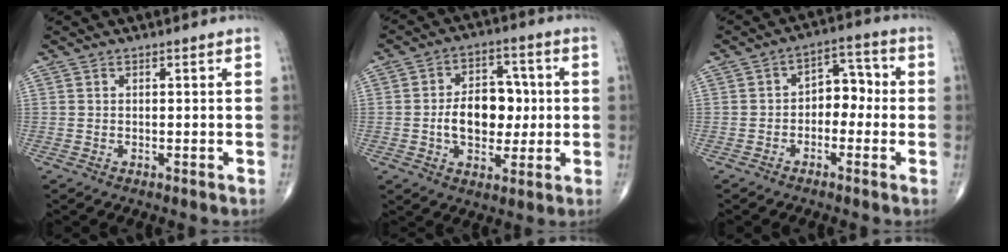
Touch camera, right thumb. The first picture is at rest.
{"total": 11.6, "force": [-0.4, 7.9, 8.6], "torque": [-0.096, 0.018, -0.009]}
{"total": 6.6, "force": [-1.0, 4.5, 4.6], "torque": [-0.036, 0.034, -0.031]}